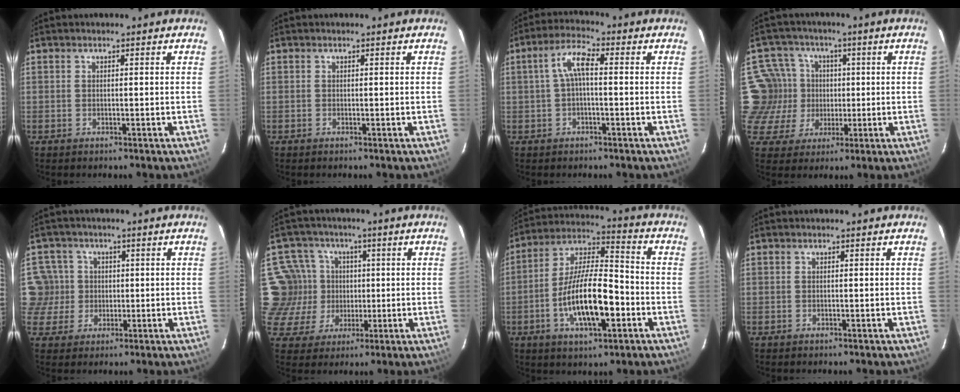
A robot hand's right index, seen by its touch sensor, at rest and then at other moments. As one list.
[{"total": 0.0}, {"total": 5.1, "force": [-0.1, 1.6, 4.8], "torque": [-0.100, 0.018, 0.000]}, {"total": 10.0, "force": [0.2, 9.9, 0.9], "torque": [-0.053, 0.022, -0.002]}, {"total": 5.4, "force": [0.3, 5.4, 0.6], "torque": [-0.015, 0.012, 0.003]}, {"total": 9.7, "force": [0.8, 9.7, 1.0], "torque": [-0.054, 0.021, 0.011]}, {"total": 15.7, "force": [-4.9, 5.4, 14.0], "torque": [-0.263, 0.005, -0.084]}, {"total": 0.0}]